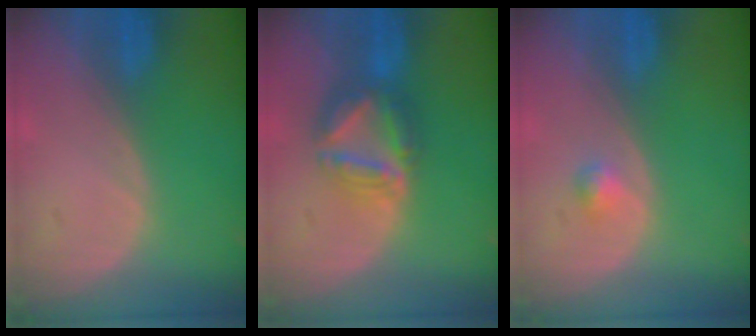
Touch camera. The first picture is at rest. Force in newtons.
{"total": 7.6, "press": 6.7, "slide": 3.6}
{"total": 1.5, "press": 1.5, "slide": 0.3}